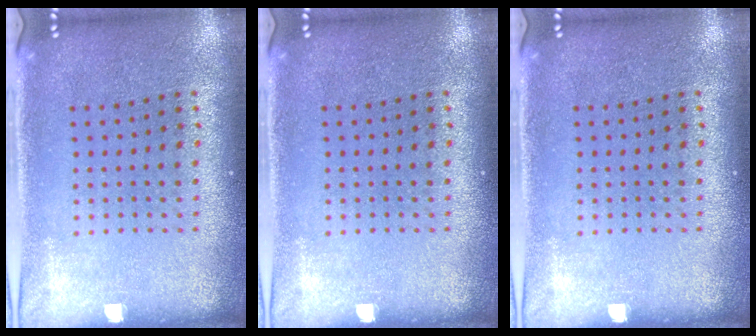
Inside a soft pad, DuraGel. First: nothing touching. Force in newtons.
{"total": 0.0}
{"total": 0.0}